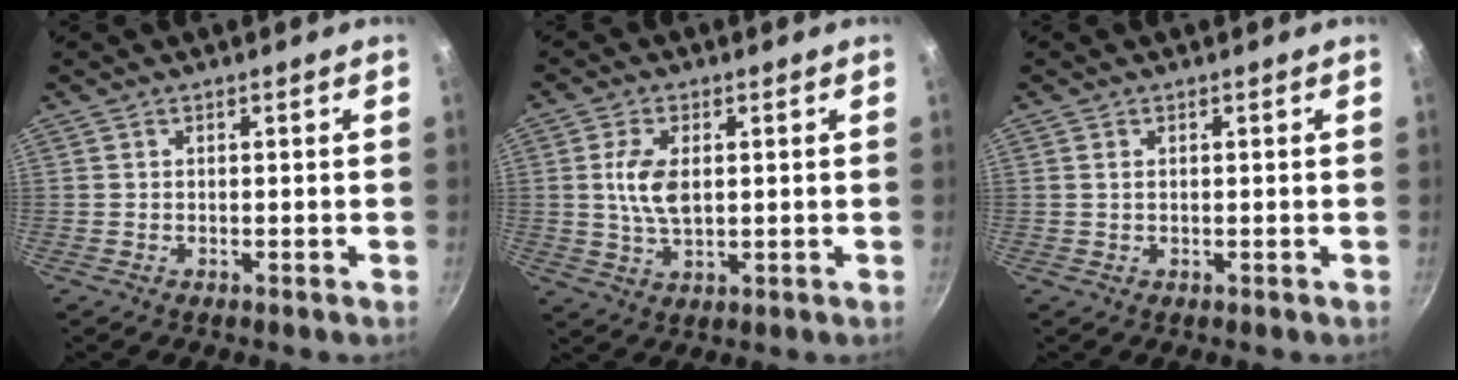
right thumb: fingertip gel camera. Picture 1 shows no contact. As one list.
[{"total": 7.2, "force": [1.0, 3.9, 6.0], "torque": [-0.116, -0.003, 0.018]}, {"total": 0.8, "force": [0.2, 0.4, 0.7], "torque": [-0.012, 0.001, 0.003]}]